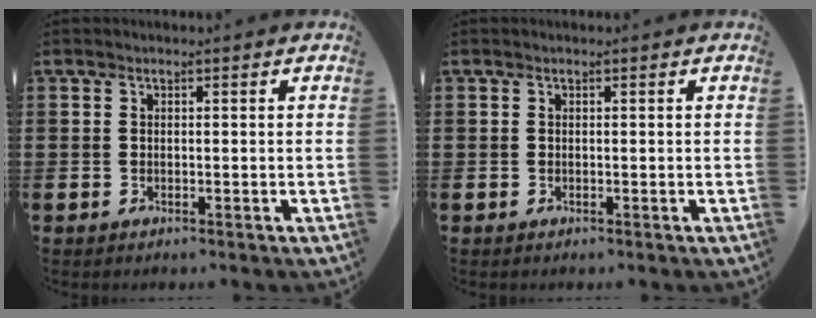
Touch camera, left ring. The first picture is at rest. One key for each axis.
{"total": 0.0}